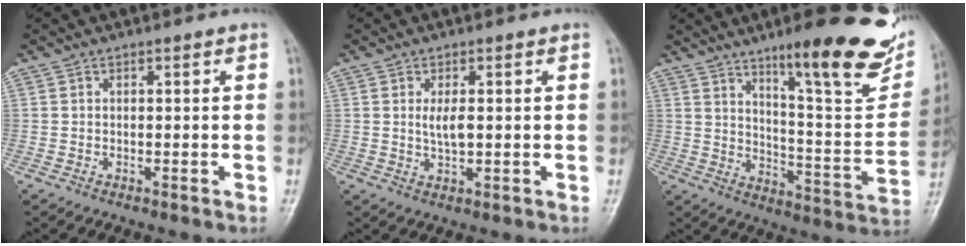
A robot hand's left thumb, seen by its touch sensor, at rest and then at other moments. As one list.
[{"total": 3.6, "force": [0.6, 1.5, 3.2], "torque": [-0.060, -0.008, 0.013]}, {"total": 23.2, "force": [14.2, 5.0, 17.6], "torque": [-0.205, -0.063, 0.215]}]